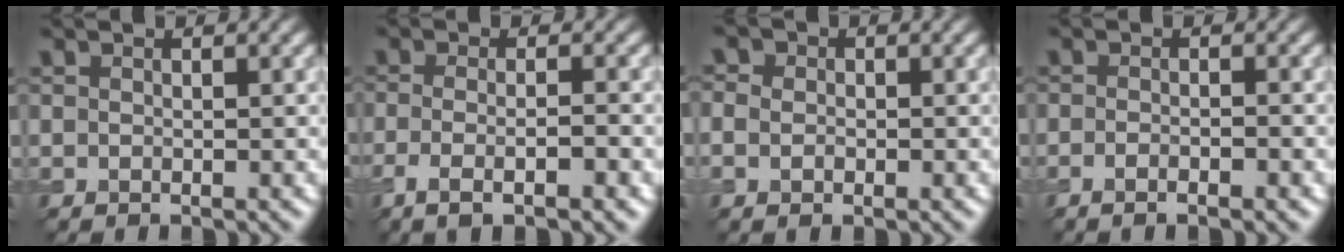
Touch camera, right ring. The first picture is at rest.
{"total": 4.7, "force": [-1.8, 1.5, 4.1], "torque": [-0.062, -0.012, -0.025]}
{"total": 3.2, "force": [0.5, 2.6, 1.8], "torque": [-0.012, 0.020, -0.022]}
{"total": 2.5, "force": [-1.0, 0.9, 2.1], "torque": [-0.018, 0.005, -0.022]}